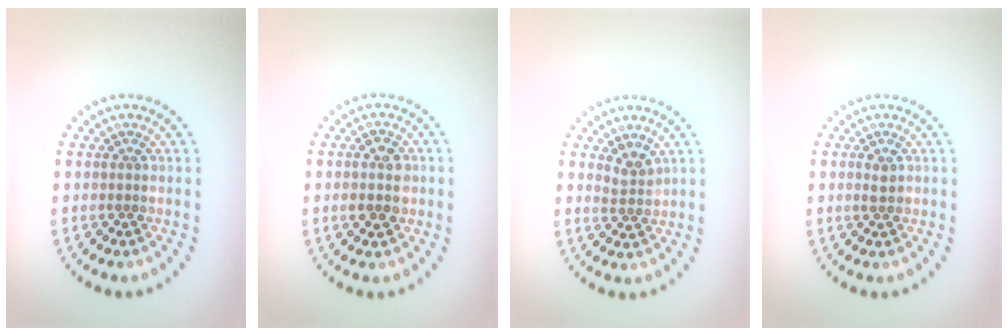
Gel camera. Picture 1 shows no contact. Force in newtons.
{"total": 2.9, "press": 2.9, "slide": 0.0}
{"total": 1.7, "press": 1.3, "slide": 1.2}
{"total": 1.3, "press": 1.3, "slide": 0.2}